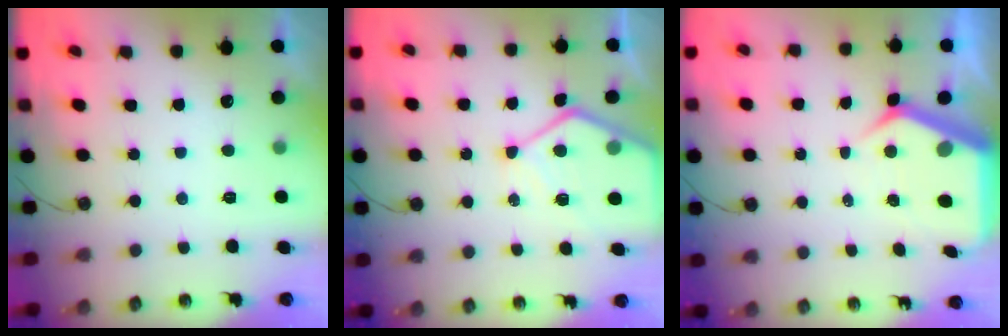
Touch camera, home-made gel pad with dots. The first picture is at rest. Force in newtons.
{"total": 11.6, "press": 11.6, "slide": 1.1}
{"total": 8.1, "press": 8.0, "slide": 0.9}